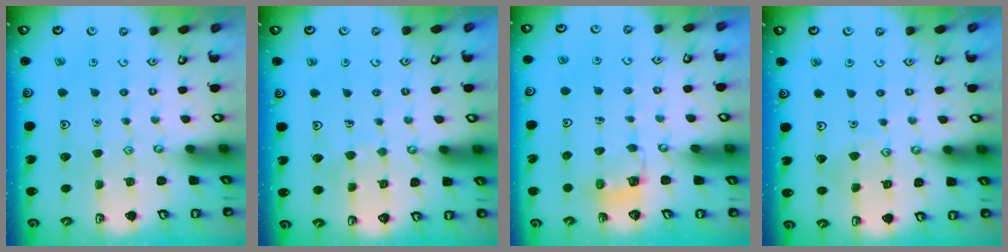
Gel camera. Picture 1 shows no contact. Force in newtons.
{"total": 3.8, "press": 3.7, "slide": 0.3}
{"total": 3.1, "press": 3.1, "slide": 0.2}
{"total": 6.2, "press": 6.2, "slide": 0.5}